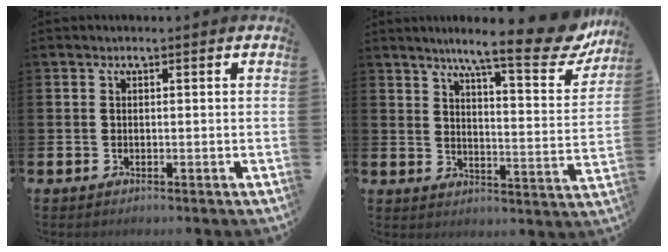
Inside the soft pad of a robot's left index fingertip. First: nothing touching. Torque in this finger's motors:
{"motor_torque": [0.08, -0.62, 0.88, 0.21]}